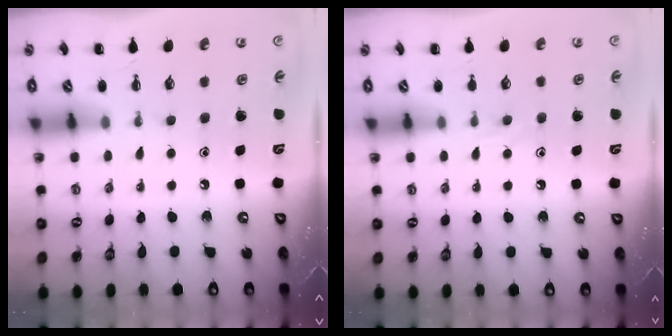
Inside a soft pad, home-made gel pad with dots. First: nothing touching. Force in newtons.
{"total": 5.8, "press": 5.7, "slide": 0.9}